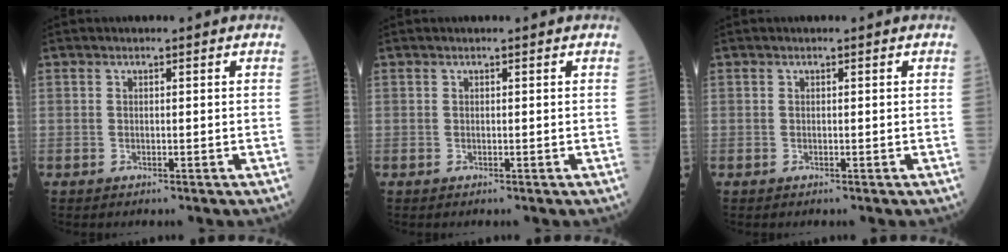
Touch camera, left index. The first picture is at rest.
{"total": 0.0}
{"total": 0.0}